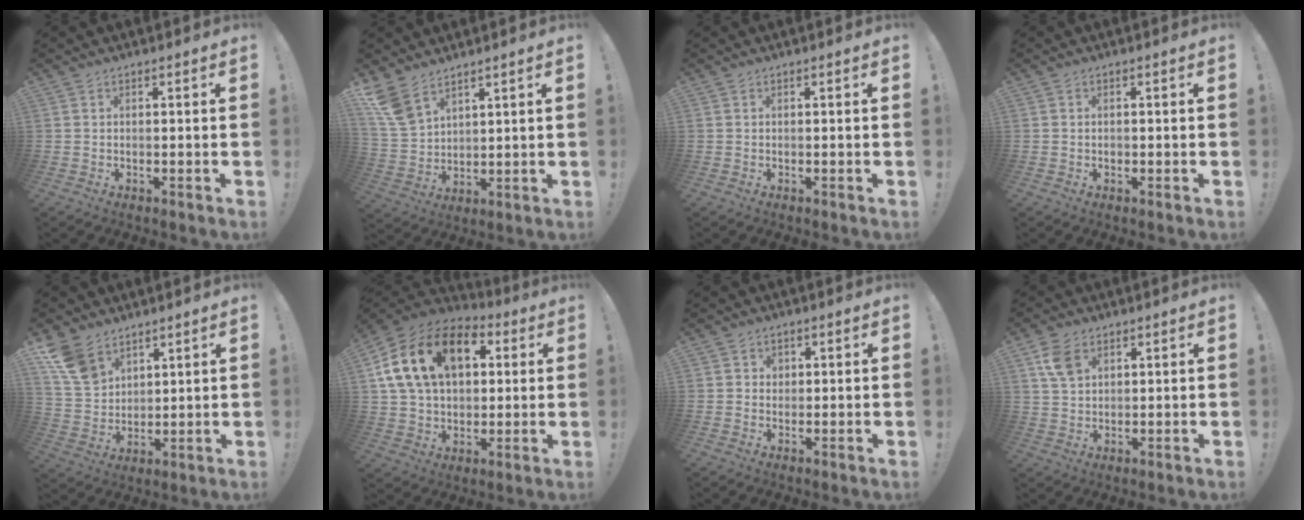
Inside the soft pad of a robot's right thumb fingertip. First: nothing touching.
{"total": 9.9, "force": [7.2, 5.1, 4.4], "torque": [-0.098, -0.032, 0.149]}
{"total": 0.0}
{"total": 0.7, "force": [-0.4, 0.5, 0.1], "torque": [-0.004, 0.003, -0.008]}
{"total": 11.5, "force": [7.9, 7.0, 4.6], "torque": [-0.095, -0.041, 0.162]}
{"total": 21.0, "force": [7.1, 13.9, 14.0], "torque": [-0.248, -0.009, 0.129]}
{"total": 1.8, "force": [0.6, 1.6, 0.3], "torque": [-0.001, -0.002, 0.009]}
{"total": 6.9, "force": [3.5, 4.5, 3.9], "torque": [-0.063, -0.007, 0.069]}